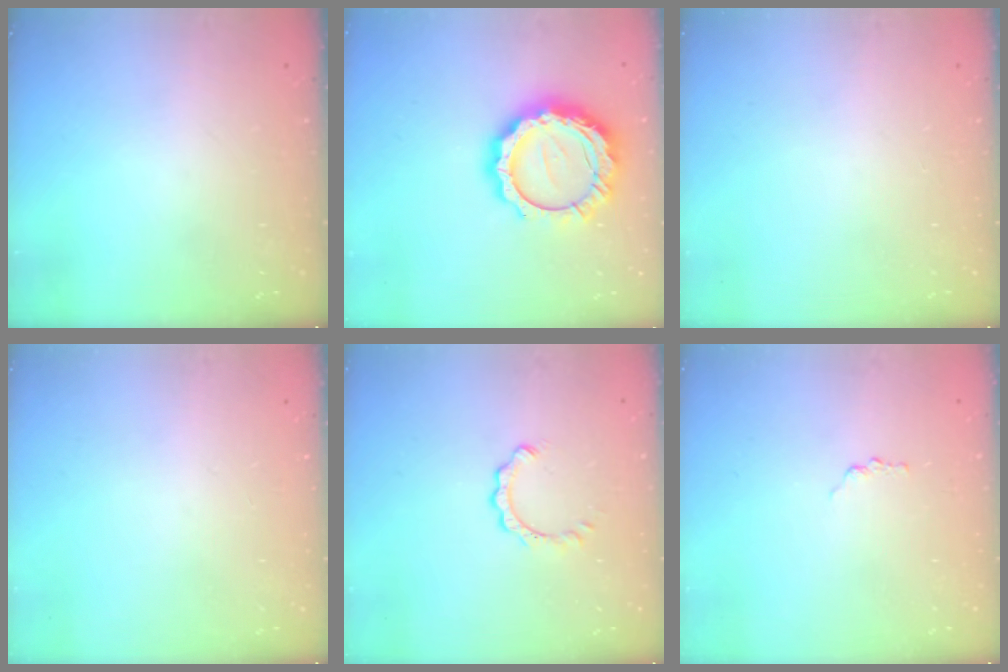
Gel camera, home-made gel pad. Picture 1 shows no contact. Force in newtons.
{"total": 16.8, "press": 16.8, "slide": 1.2}
{"total": 0.0}
{"total": 0.0}
{"total": 3.9, "press": 3.9, "slide": 0.2}
{"total": 1.2, "press": 1.2, "slide": 0.2}